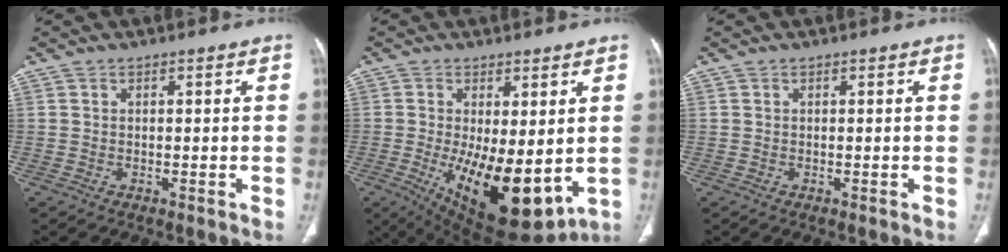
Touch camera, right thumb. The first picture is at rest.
{"total": 17.2, "force": [-2.4, 7.3, 15.4], "torque": [-0.243, -0.035, -0.012]}
{"total": 0.0}